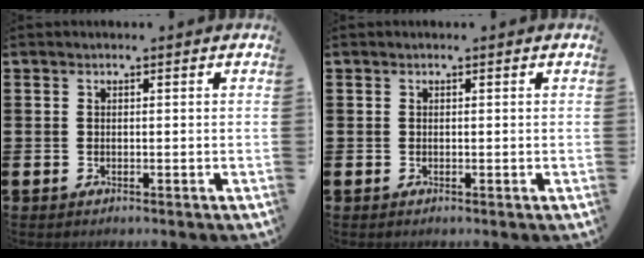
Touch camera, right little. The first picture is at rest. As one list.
[{"total": 0.0}]